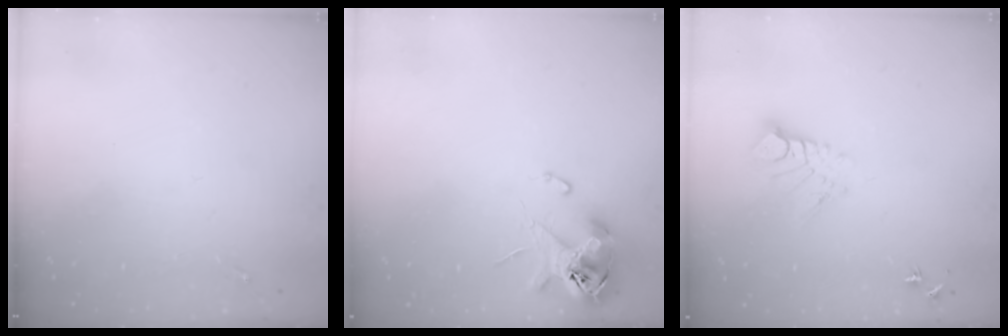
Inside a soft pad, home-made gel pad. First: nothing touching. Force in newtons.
{"total": 11.8, "press": 11.6, "slide": 1.9}
{"total": 9.1, "press": 9.0, "slide": 1.0}